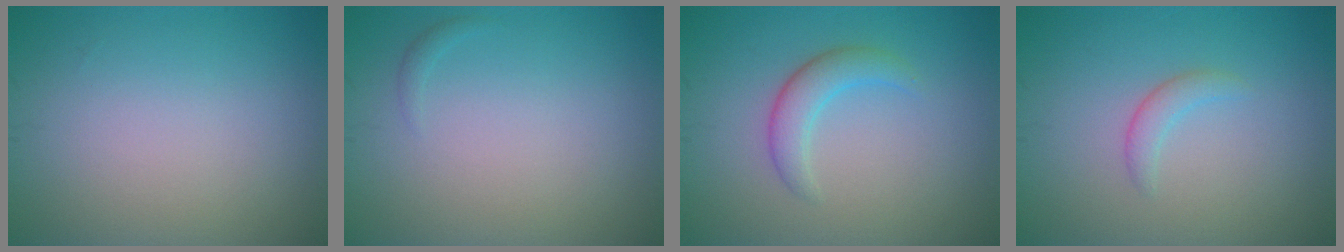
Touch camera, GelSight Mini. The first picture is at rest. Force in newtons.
{"total": 0.5, "press": 0.5, "slide": 0.1}
{"total": 2.6, "press": 2.6, "slide": 0.2}
{"total": 1.4, "press": 1.4, "slide": 0.2}